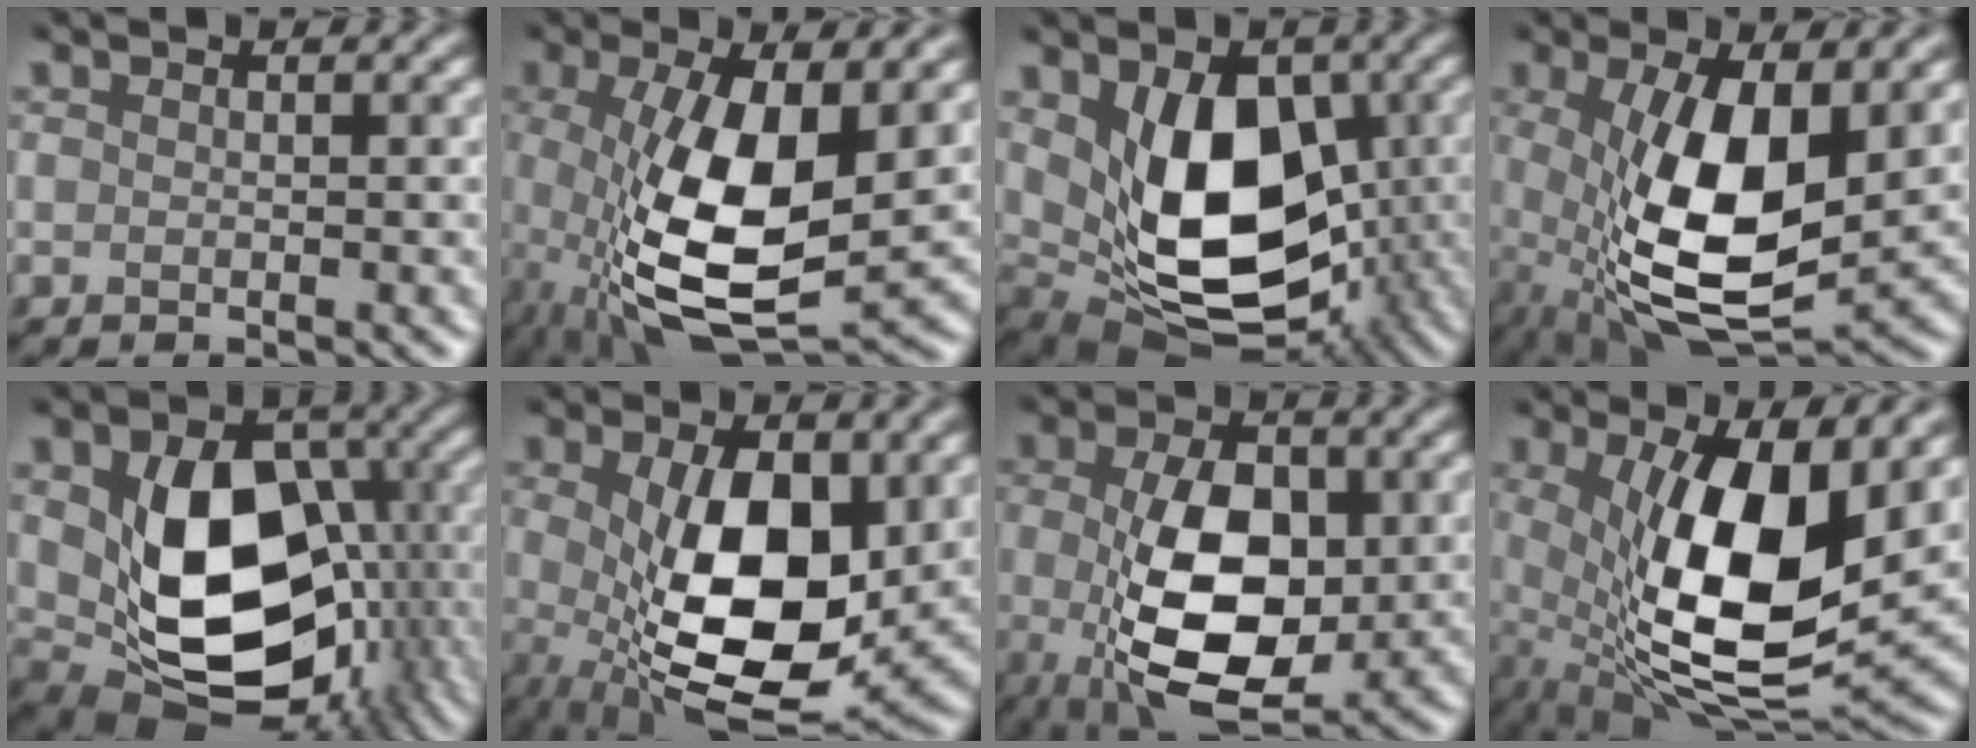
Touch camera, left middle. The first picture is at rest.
{"total": 9.1, "force": [-0.5, 3.3, 8.5], "torque": [-0.187, -0.012, 0.003]}
{"total": 11.0, "force": [0.8, 7.1, 8.4], "torque": [-0.137, -0.014, 0.036]}
{"total": 10.0, "force": [0.1, 4.1, 9.1], "torque": [-0.182, -0.009, 0.014]}
{"total": 12.4, "force": [0.3, 8.6, 8.9], "torque": [-0.164, -0.027, 0.026]}
{"total": 9.7, "force": [0.3, 3.9, 8.9], "torque": [-0.158, -0.006, 0.018]}
{"total": 8.7, "force": [-0.6, 4.6, 7.4], "torque": [-0.139, -0.005, 0.000]}
{"total": 11.3, "force": [1.0, 4.4, 10.4], "torque": [-0.189, -0.011, 0.029]}